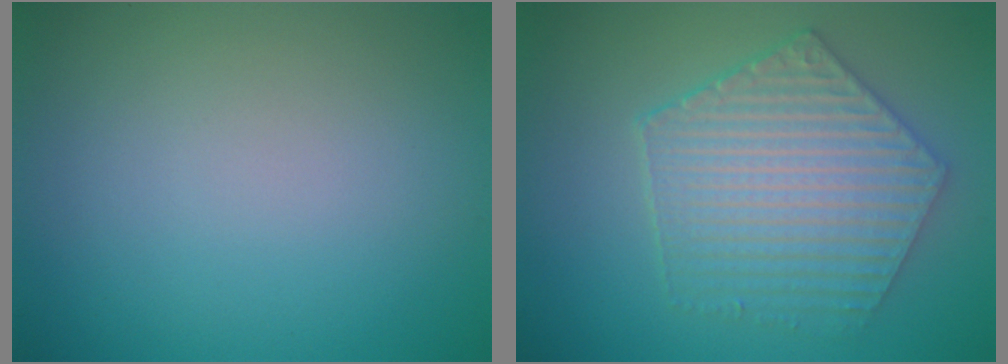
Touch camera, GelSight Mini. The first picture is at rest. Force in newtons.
{"total": 5.8, "press": 4.7, "slide": 3.4}